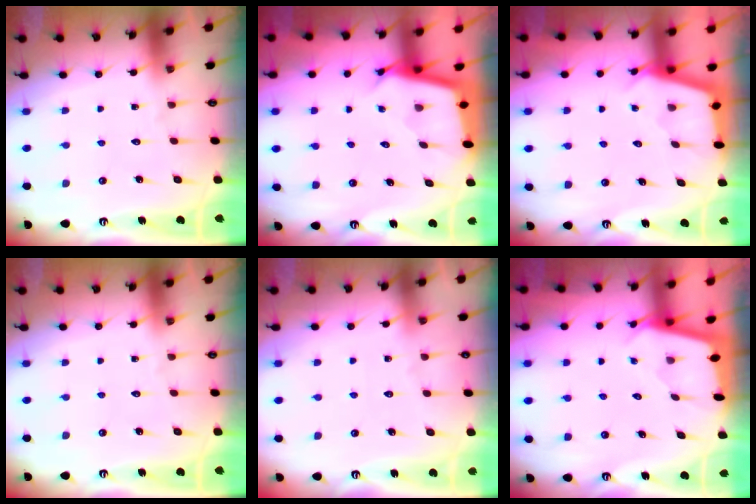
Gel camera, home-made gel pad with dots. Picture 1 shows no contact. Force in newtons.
{"total": 4.4, "press": 4.3, "slide": 0.3}
{"total": 3.0, "press": 2.9, "slide": 0.3}
{"total": 0.0}
{"total": 2.4, "press": 2.4, "slide": 0.4}
{"total": 1.8, "press": 1.8, "slide": 0.2}